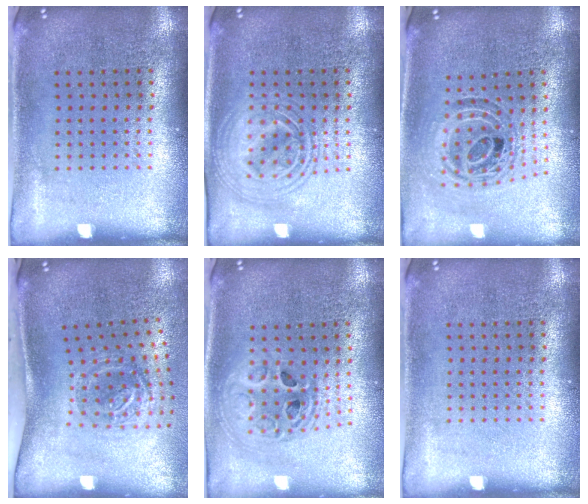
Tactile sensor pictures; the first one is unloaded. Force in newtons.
{"total": 2.6, "press": 2.6, "slide": 0.3}
{"total": 1.0, "press": 0.9, "slide": 0.2}
{"total": 1.9, "press": 1.2, "slide": 1.5}
{"total": 2.0, "press": 1.6, "slide": 1.2}
{"total": 0.0}